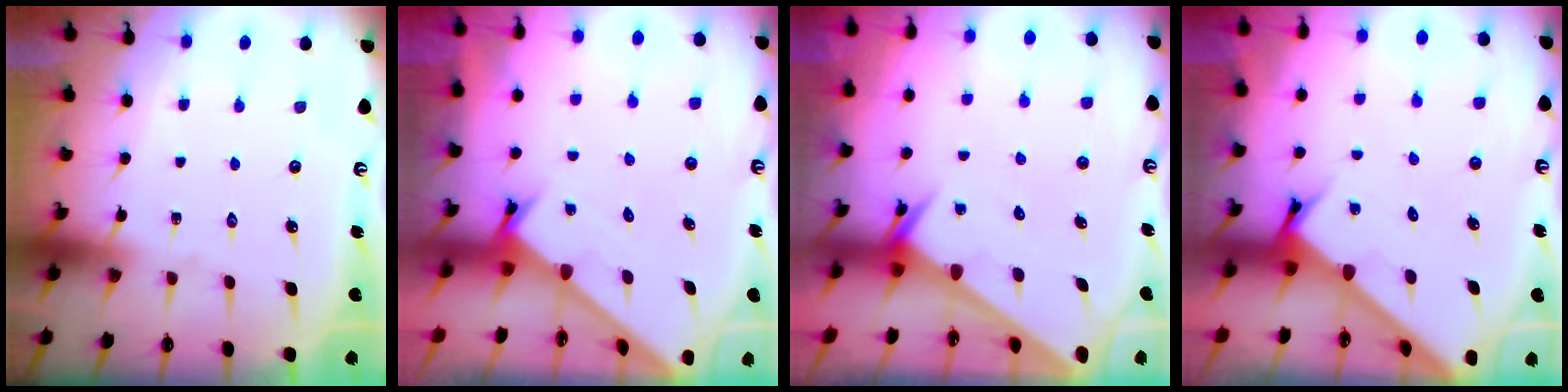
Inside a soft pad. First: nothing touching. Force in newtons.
{"total": 1.7, "press": 1.7, "slide": 0.1}
{"total": 2.5, "press": 2.5, "slide": 0.1}
{"total": 2.9, "press": 2.9, "slide": 0.2}